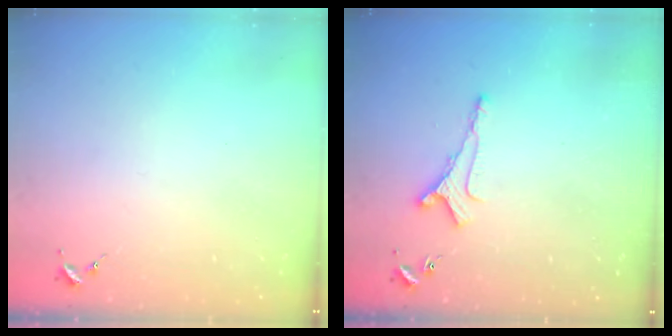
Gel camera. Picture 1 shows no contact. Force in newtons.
{"total": 4.5, "press": 4.4, "slide": 0.9}